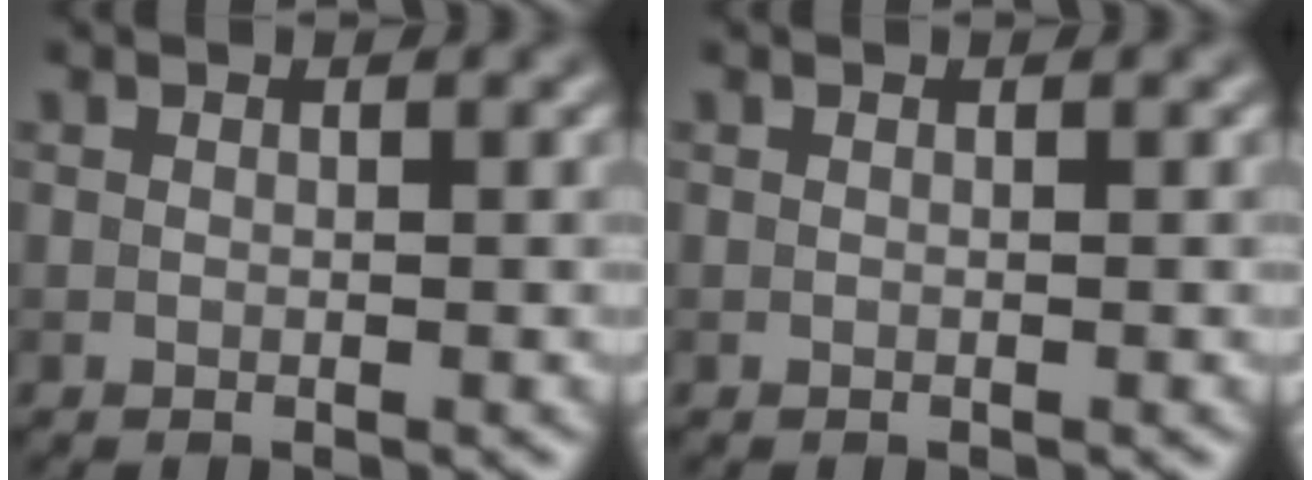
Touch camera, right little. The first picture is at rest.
{"total": 0.0}